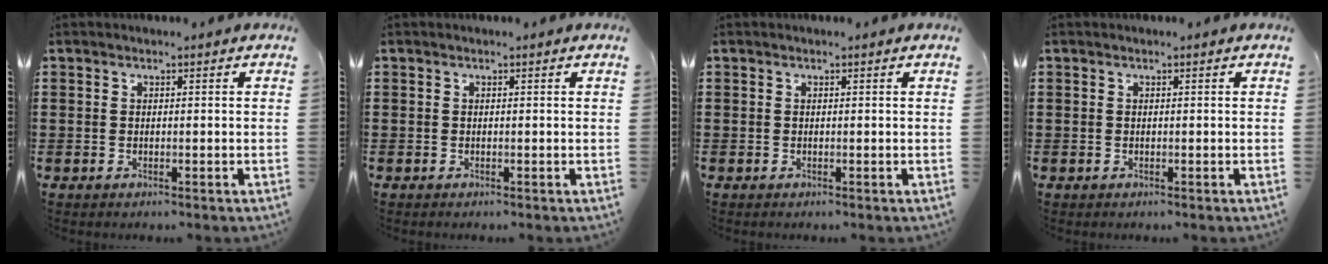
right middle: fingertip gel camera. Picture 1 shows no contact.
{"total": 0.0}
{"total": 0.0}
{"total": 0.0}